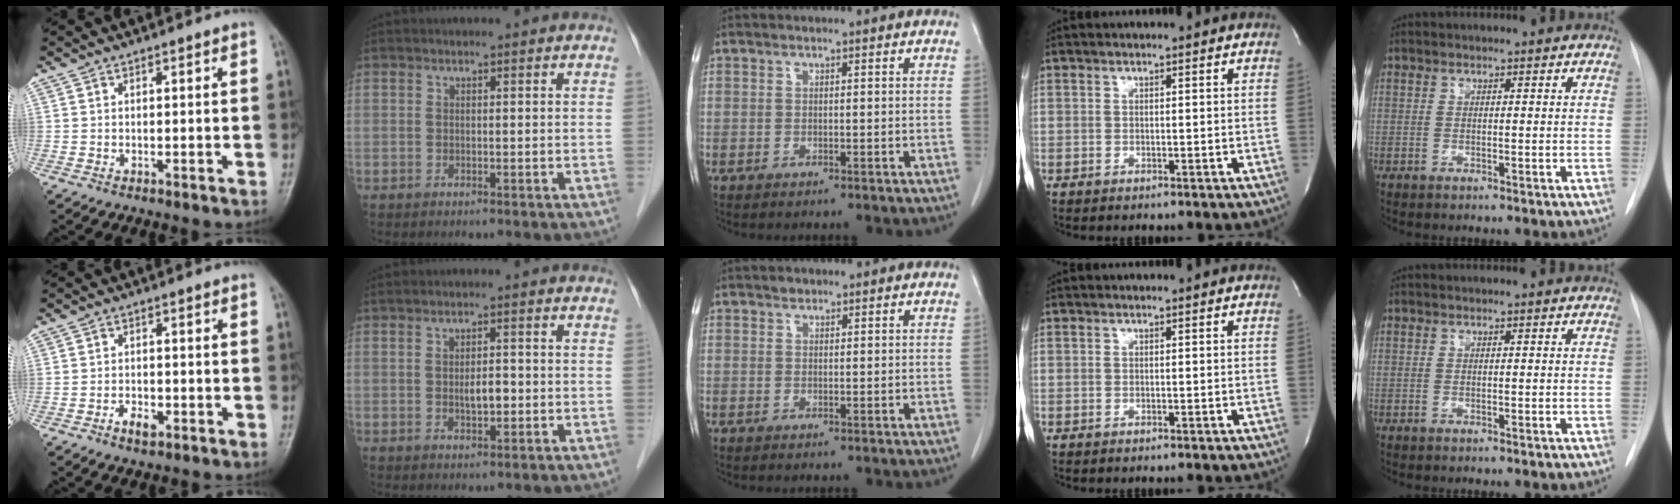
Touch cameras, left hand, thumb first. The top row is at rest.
{"thumb": {"total": 2.9, "force": [-1.6, 1.6, 1.8], "torque": [-0.028, 0.007, -0.026]}, "index": {"total": 2.9, "force": [-0.3, 1.0, 2.7], "torque": [-0.048, 0.001, -0.003]}, "middle": {"total": 0.7, "force": [0.6, 0.4, 0.1], "torque": [-0.001, -0.002, 0.008]}}